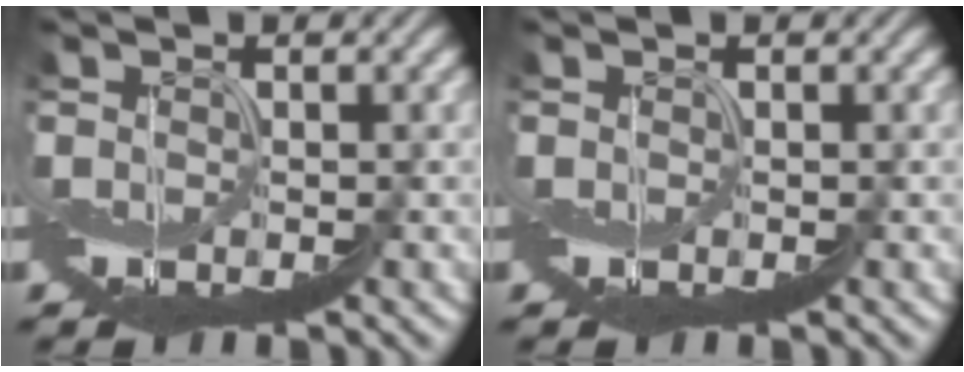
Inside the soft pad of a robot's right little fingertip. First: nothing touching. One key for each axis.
{"total": 0.0}